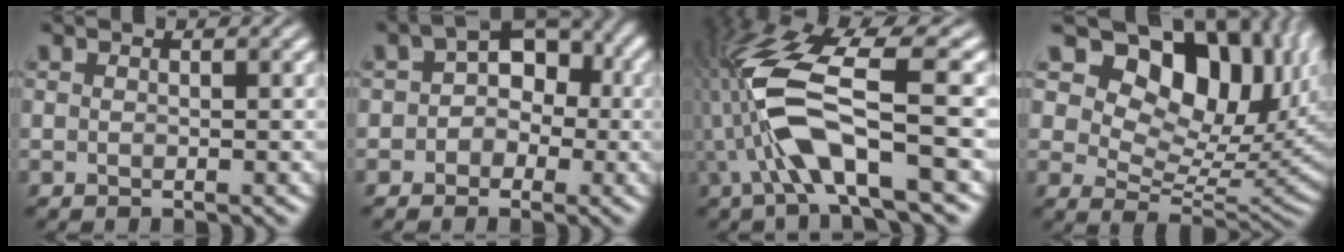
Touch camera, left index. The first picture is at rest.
{"total": 3.7, "force": [-0.2, 2.9, 2.4], "torque": [-0.024, 0.016, -0.005]}
{"total": 9.1, "force": [-2.2, 2.3, 8.6], "torque": [-0.186, 0.017, -0.036]}
{"total": 13.3, "force": [6.8, 7.7, 8.5], "torque": [-0.129, 0.013, 0.116]}